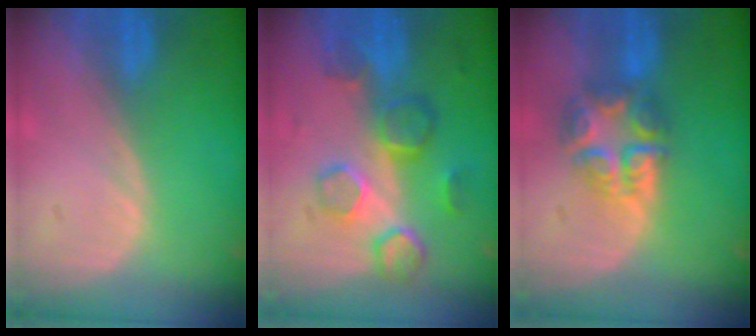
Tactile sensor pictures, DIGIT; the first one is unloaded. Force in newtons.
{"total": 8.5, "press": 7.7, "slide": 3.6}
{"total": 7.8, "press": 6.8, "slide": 3.8}